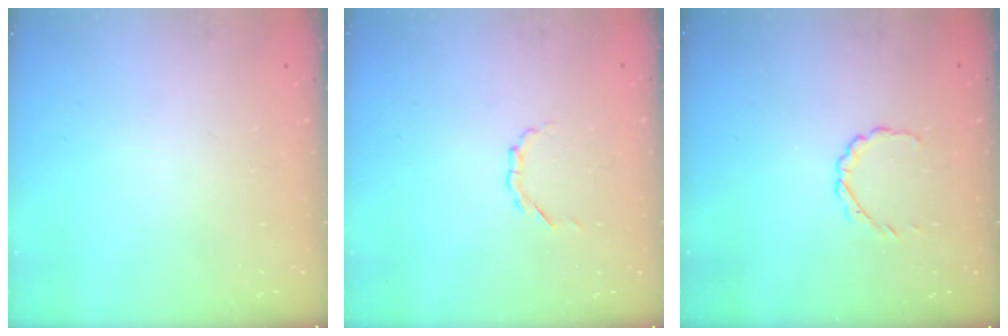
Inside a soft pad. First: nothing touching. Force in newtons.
{"total": 2.1, "press": 2.1, "slide": 0.6}
{"total": 2.3, "press": 2.1, "slide": 0.8}